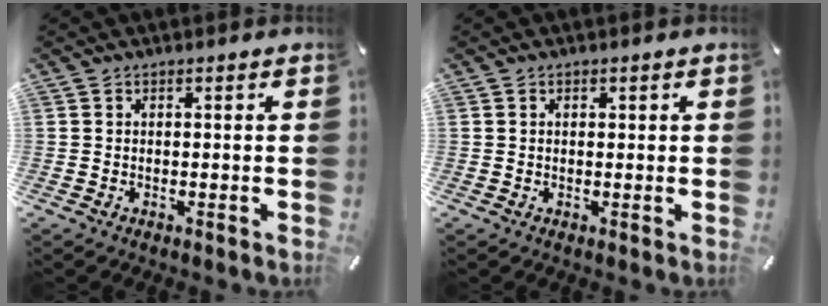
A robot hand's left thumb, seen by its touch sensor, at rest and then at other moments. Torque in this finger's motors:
{"motor_torque": [-0.08, -0.53, 0.01, 0.19, -0.03]}